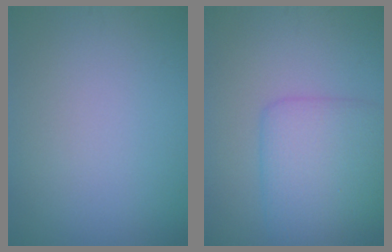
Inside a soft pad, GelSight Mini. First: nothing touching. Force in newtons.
{"total": 5.2, "press": 5.2, "slide": 0.1}